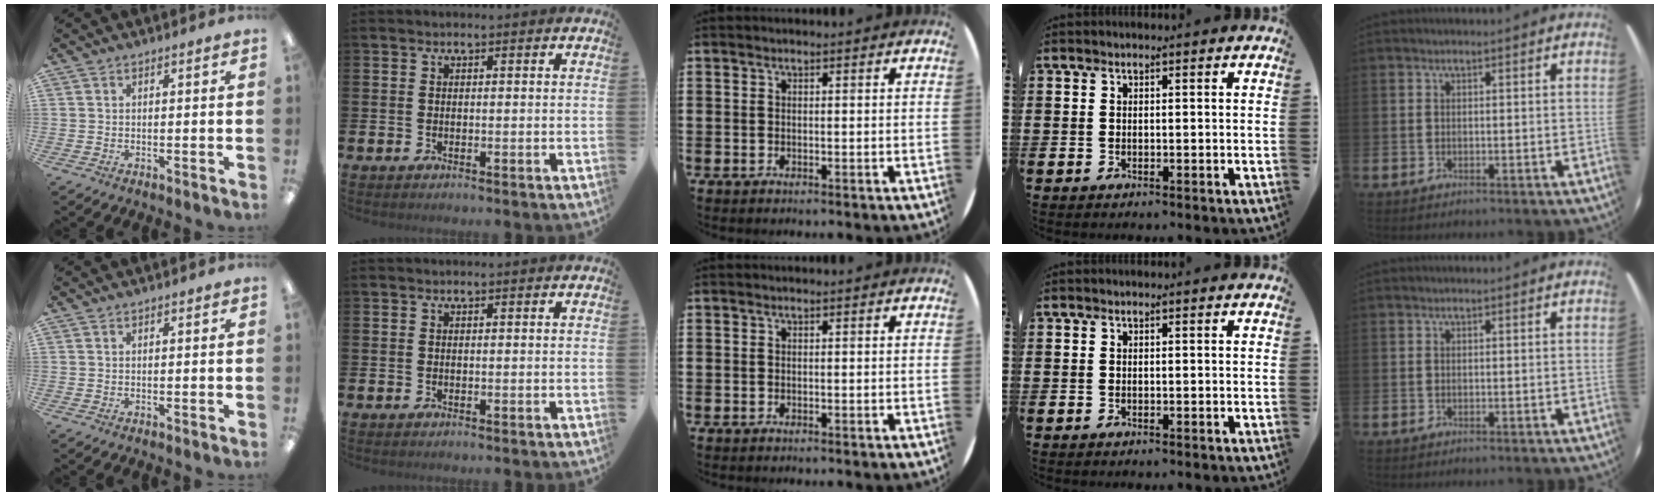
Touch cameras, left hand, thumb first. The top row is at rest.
{}